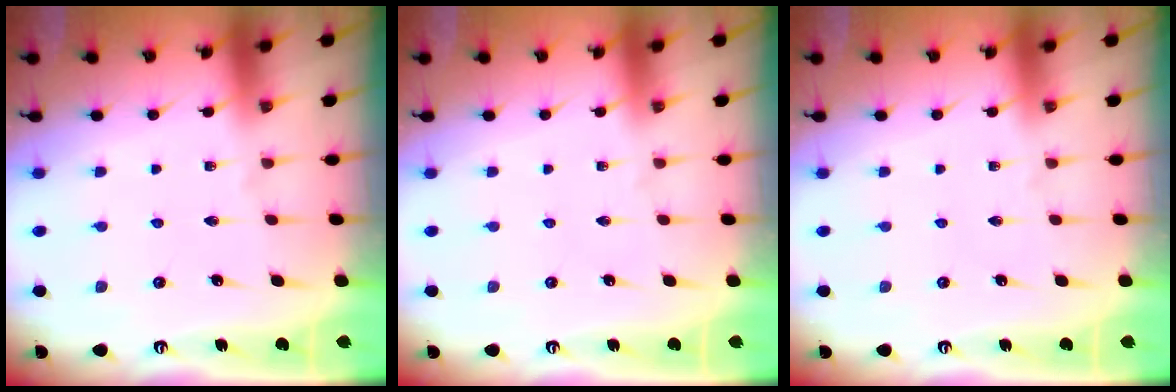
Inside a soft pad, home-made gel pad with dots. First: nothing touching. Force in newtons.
{"total": 0.0}
{"total": 0.0}